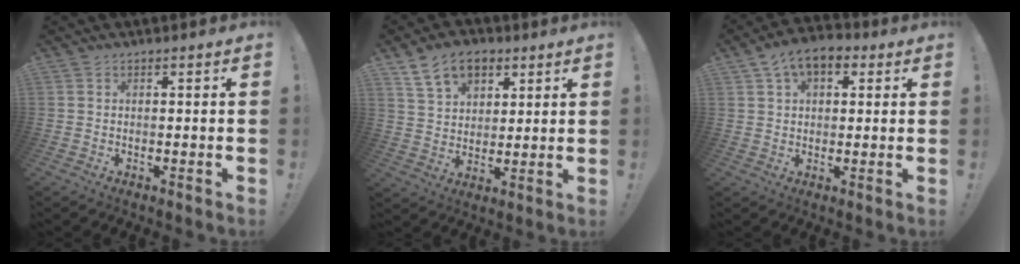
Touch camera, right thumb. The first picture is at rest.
{"total": 12.2, "force": [6.7, 8.3, 6.1], "torque": [-0.094, -0.025, 0.128]}
{"total": 8.7, "force": [4.0, 5.3, 5.7], "torque": [-0.086, -0.003, 0.074]}